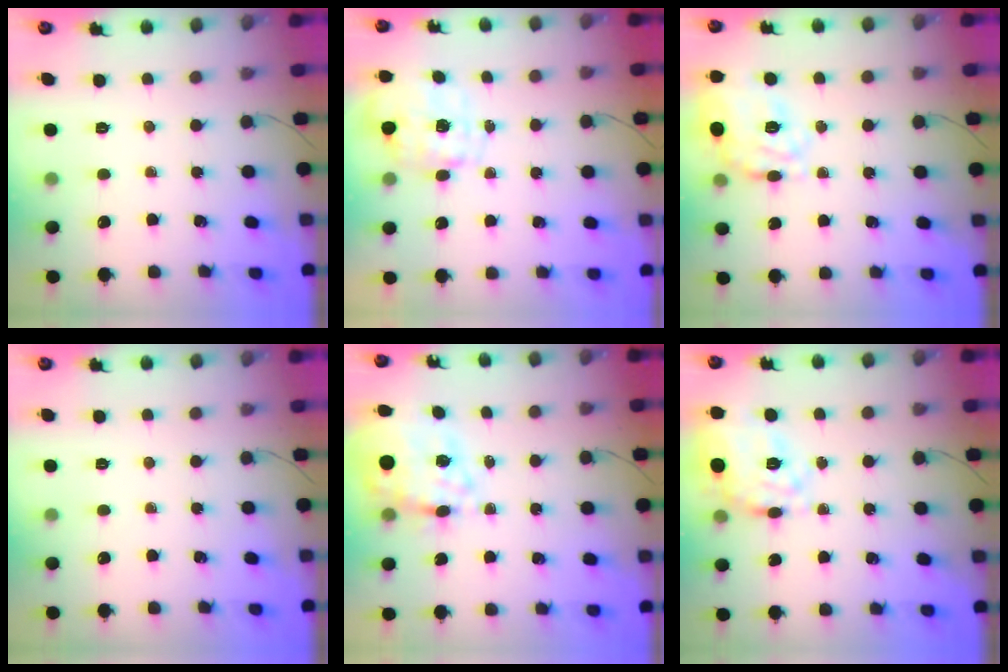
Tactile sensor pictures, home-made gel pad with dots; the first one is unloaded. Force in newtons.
{"total": 2.8, "press": 2.7, "slide": 0.9}
{"total": 15.0, "press": 14.8, "slide": 2.6}
{"total": 0.0}
{"total": 10.7, "press": 10.0, "slide": 3.9}
{"total": 14.1, "press": 13.9, "slide": 2.4}